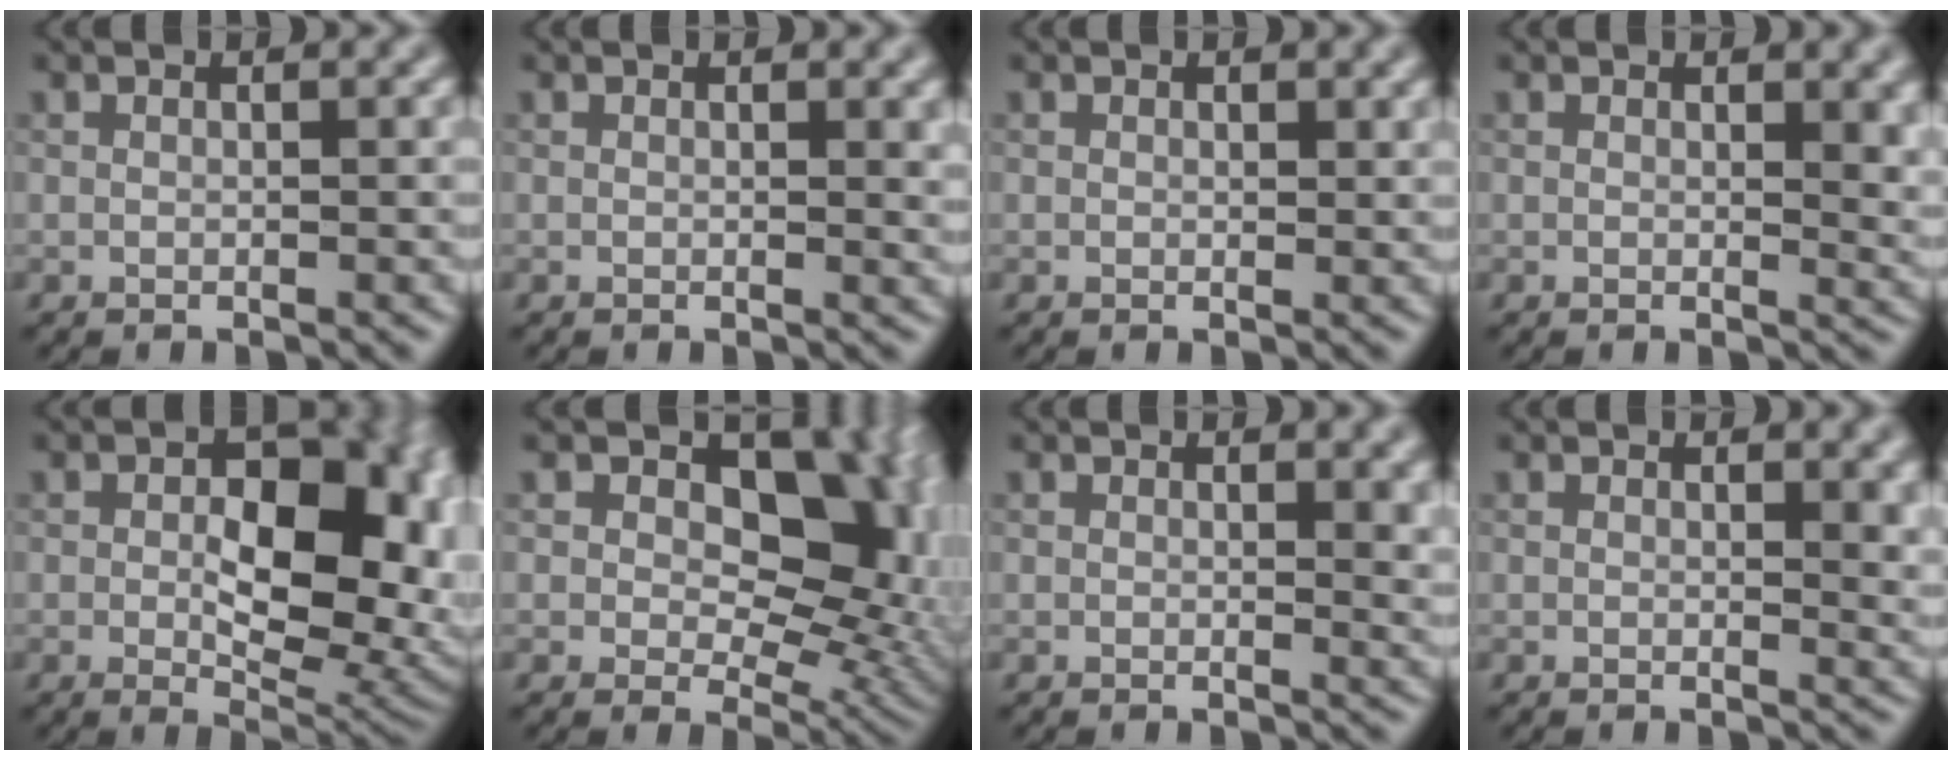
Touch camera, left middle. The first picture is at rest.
{"total": 1.1, "force": [0.5, 0.3, 1.0], "torque": [-0.009, -0.003, 0.008]}
{"total": 0.6, "force": [0.4, 0.4, 0.3], "torque": [-0.002, -0.004, 0.004]}
{"total": 2.7, "force": [0.7, 1.1, 2.3], "torque": [-0.023, -0.005, 0.013]}
{"total": 13.3, "force": [0.1, 7.8, 10.7], "torque": [-0.118, -0.007, 0.009]}
{"total": 12.3, "force": [2.8, 8.3, 8.7], "torque": [-0.092, -0.007, 0.047]}
{"total": 2.0, "force": [0.6, 0.8, 1.7], "torque": [-0.017, -0.005, 0.011]}
{"total": 2.3, "force": [0.7, 0.9, 2.0], "torque": [-0.020, -0.005, 0.012]}